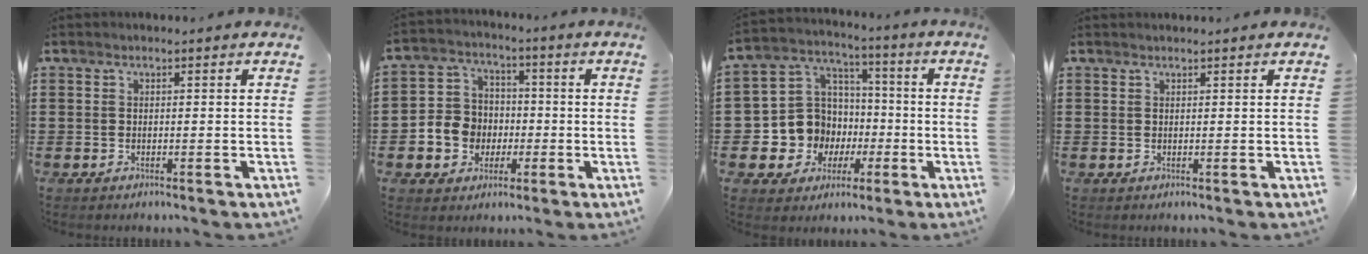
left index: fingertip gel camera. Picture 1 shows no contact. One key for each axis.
{"total": 6.6, "fx": -1.3, "fy": 6.2, "fz": 1.7, "tx": -0.058, "ty": 0.020, "tz": -0.022}
{"total": 9.7, "fx": -1.3, "fy": 9.4, "fz": 2.1, "tx": -0.098, "ty": -0.001, "tz": -0.018}
{"total": 0.5, "fx": 0.5, "fy": -0.1, "fz": 0.1, "tx": -0.003, "ty": -0.001, "tz": 0.011}